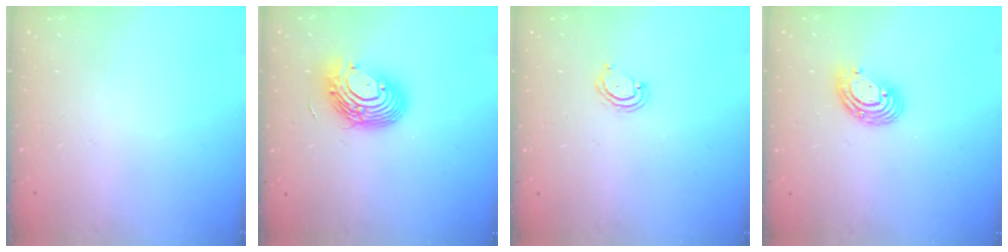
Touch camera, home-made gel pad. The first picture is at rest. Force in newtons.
{"total": 12.4, "press": 12.3, "slide": 1.8}
{"total": 3.9, "press": 3.9, "slide": 0.3}
{"total": 8.4, "press": 8.3, "slide": 1.1}